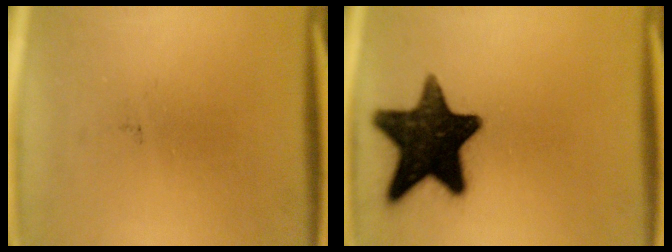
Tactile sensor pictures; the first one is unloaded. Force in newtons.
{"total": 17.9}